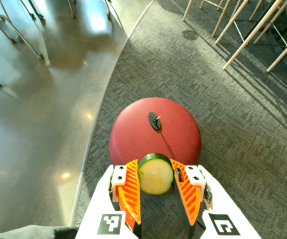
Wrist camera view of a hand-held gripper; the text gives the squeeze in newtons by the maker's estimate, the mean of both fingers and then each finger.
{"total": 11.2, "left": 11.2, "right": 11.3}